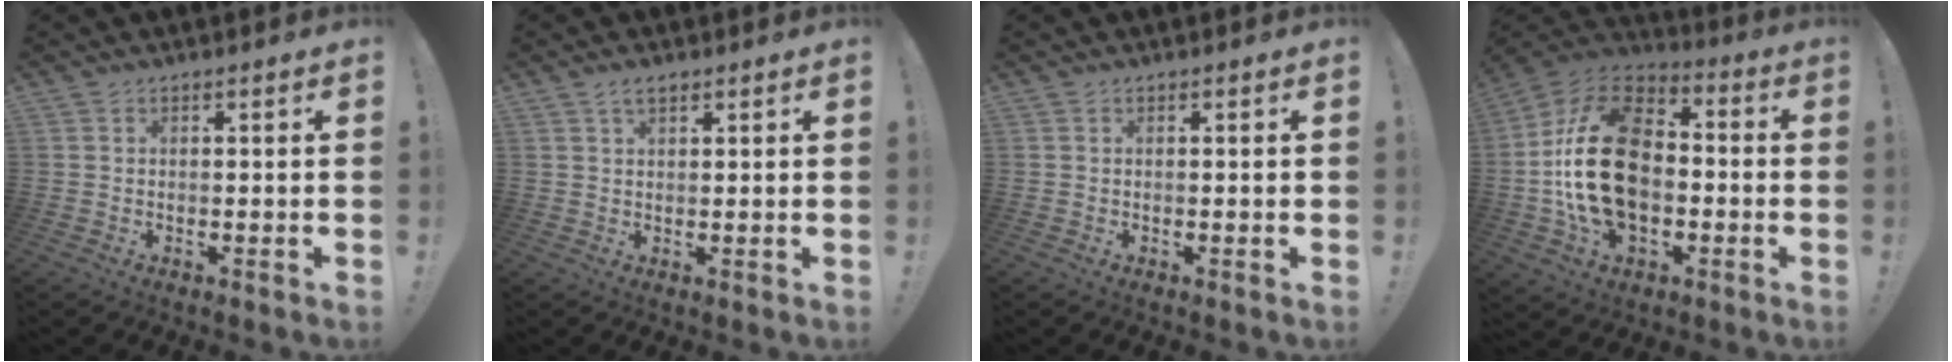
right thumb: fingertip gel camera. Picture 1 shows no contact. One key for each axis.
{"total": 2.4, "fx": 1.5, "fy": 1.0, "fz": 1.6, "tx": -0.031, "ty": -0.002, "tz": 0.027}
{"total": 0.0}
{"total": 26.2, "fx": -1.1, "fy": 17.2, "fz": 19.7, "tx": -0.376, "ty": 0.033, "tz": -0.007}